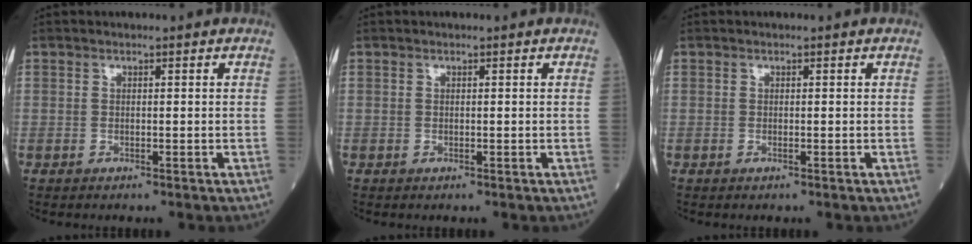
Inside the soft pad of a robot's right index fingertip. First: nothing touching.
{"total": 0.0}
{"total": 0.0}